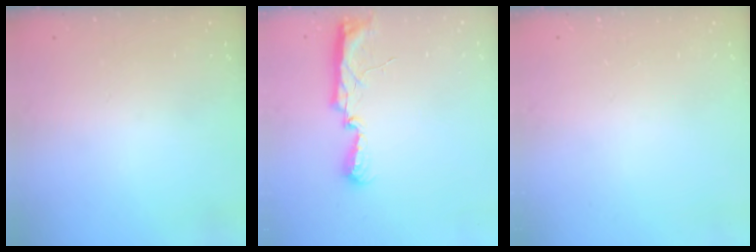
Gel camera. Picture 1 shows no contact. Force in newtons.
{"total": 11.5, "press": 10.2, "slide": 5.3}
{"total": 0.0}